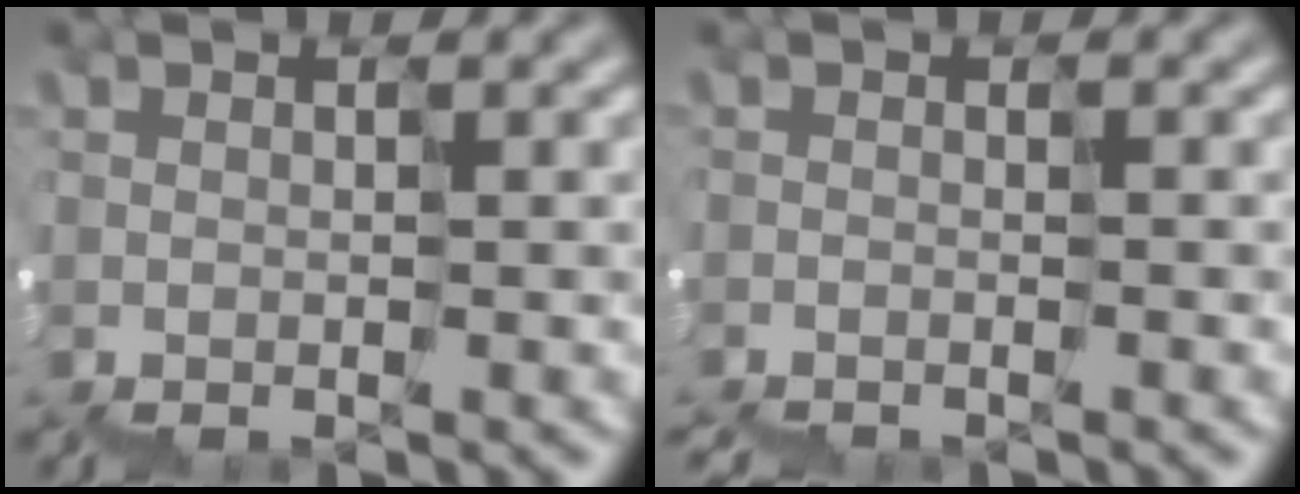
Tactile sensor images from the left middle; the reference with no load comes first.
{"total": 1.3, "force": [-1.3, 0.1, -0.2], "torque": [0.008, -0.007, -0.009]}